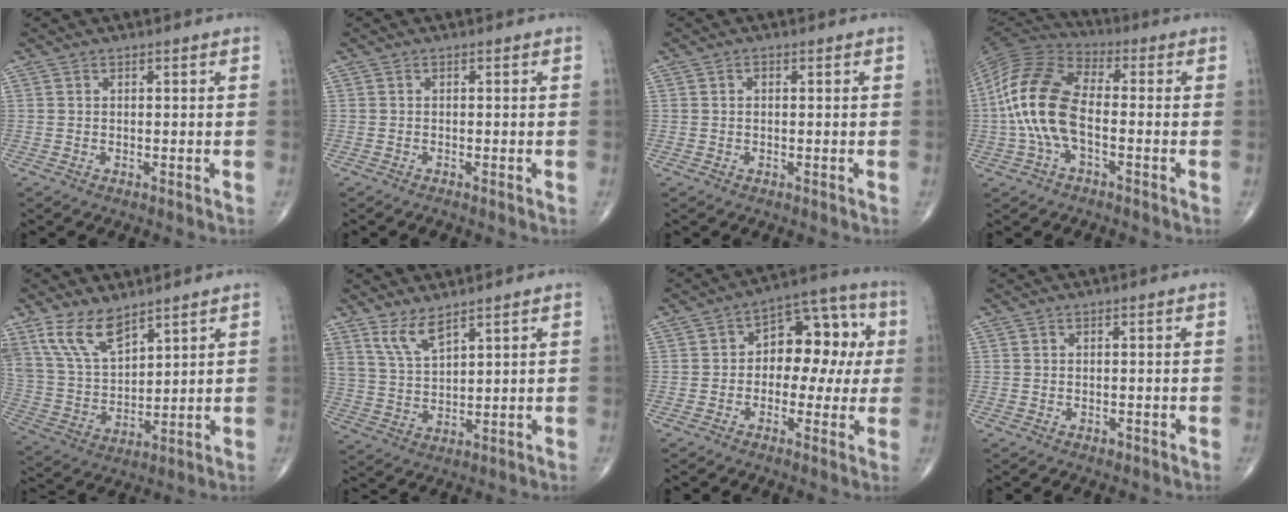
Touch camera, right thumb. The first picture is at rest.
{"total": 0.5, "force": [-0.4, 0.0, 0.3], "torque": [-0.003, -0.001, -0.010]}
{"total": 0.6, "force": [0.1, 0.4, 0.5], "torque": [-0.008, 0.003, 0.002]}
{"total": 15.4, "force": [-1.9, 8.0, 13.1], "torque": [-0.275, 0.034, -0.046]}
{"total": 11.3, "force": [7.8, 5.0, 6.3], "torque": [-0.114, -0.036, 0.172]}
{"total": 5.9, "force": [4.5, 1.6, 3.4], "torque": [-0.066, -0.030, 0.097]}
{"total": 12.9, "force": [0.8, 8.3, 9.9], "torque": [-0.084, 0.044, 0.002]}
{"total": 0.7, "force": [-0.4, 0.4, 0.4], "torque": [-0.003, 0.000, -0.006]}